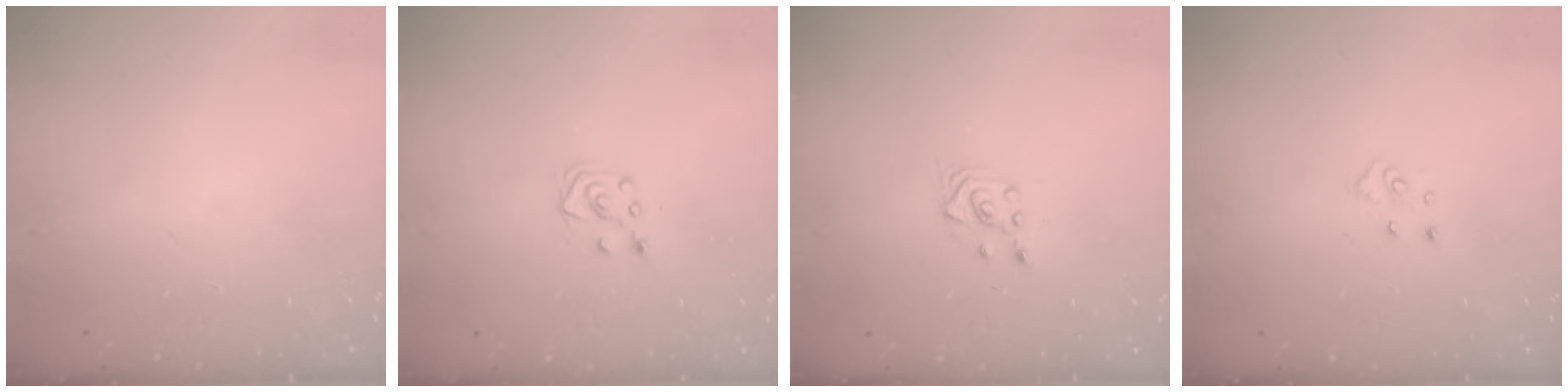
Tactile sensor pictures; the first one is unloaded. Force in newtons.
{"total": 5.1, "press": 5.1, "slide": 0.4}
{"total": 3.0, "press": 2.8, "slide": 1.0}
{"total": 4.2, "press": 4.2, "slide": 0.4}